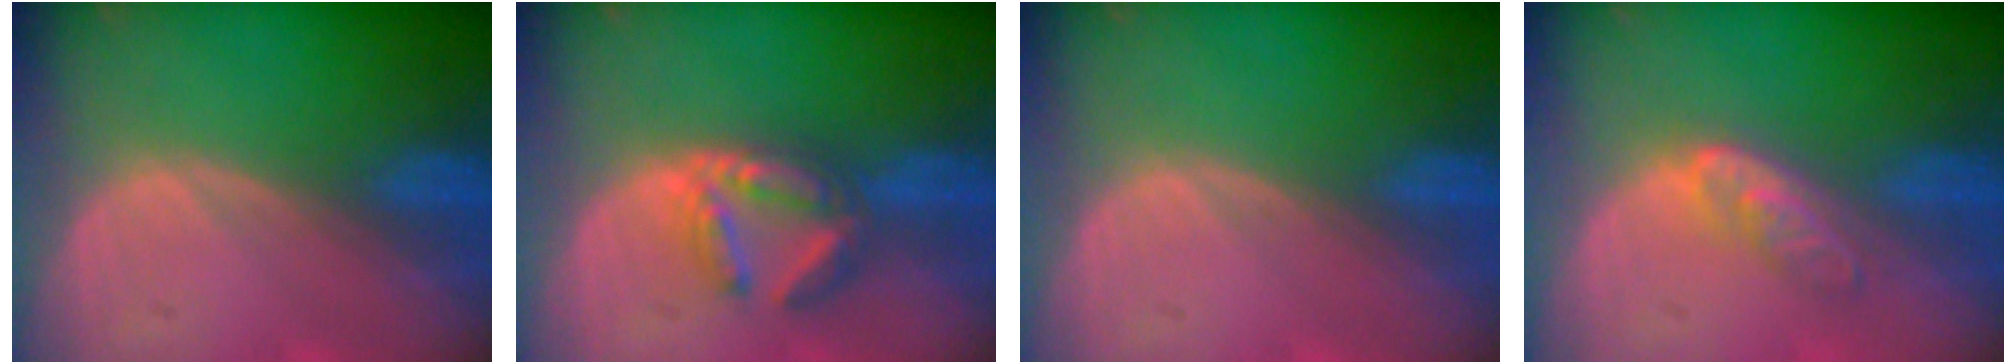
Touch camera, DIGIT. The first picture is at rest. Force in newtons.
{"total": 6.1, "press": 5.7, "slide": 2.3}
{"total": 0.0}
{"total": 4.7, "press": 3.9, "slide": 2.5}